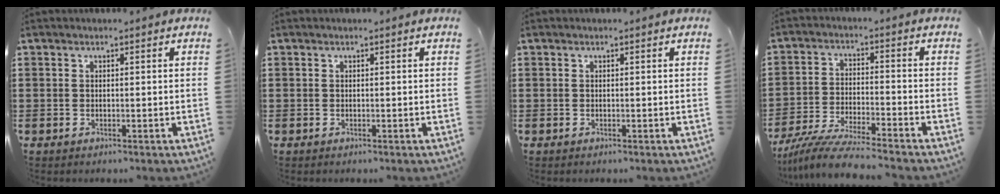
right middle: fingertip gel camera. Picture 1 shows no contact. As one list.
[{"total": 0.0}, {"total": 0.0}, {"total": 7.5, "force": [-7.0, -0.1, 2.7], "torque": [-0.060, -0.010, -0.137]}]